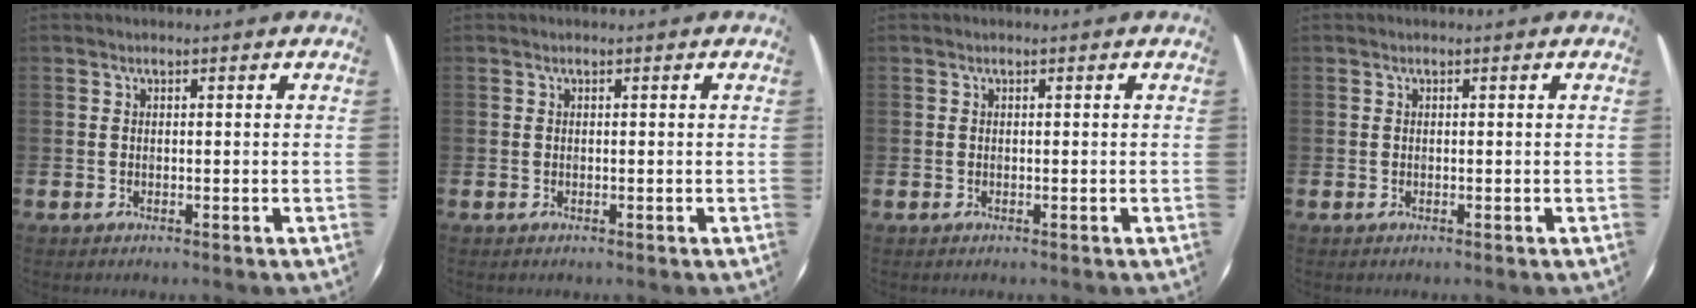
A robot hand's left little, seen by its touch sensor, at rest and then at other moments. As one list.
[{"total": 0.0}, {"total": 0.0}, {"total": 0.0}]